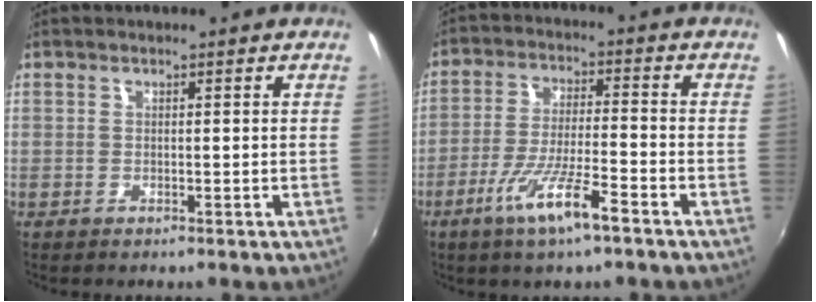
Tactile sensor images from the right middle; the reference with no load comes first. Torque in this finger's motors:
{"motor_torque": [1.41, -0.73, 0.78, 0.20]}